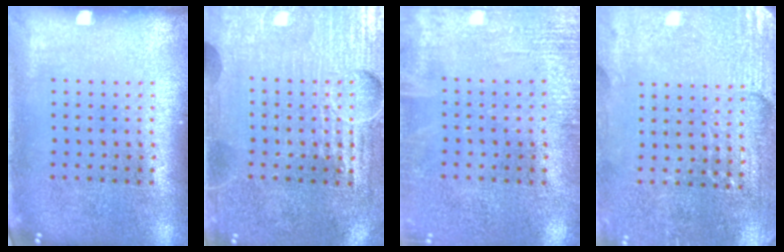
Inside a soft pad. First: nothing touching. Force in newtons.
{"total": 4.3, "press": 4.1, "slide": 1.4}
{"total": 2.2, "press": 2.2, "slide": 0.3}
{"total": 2.9, "press": 2.8, "slide": 0.6}